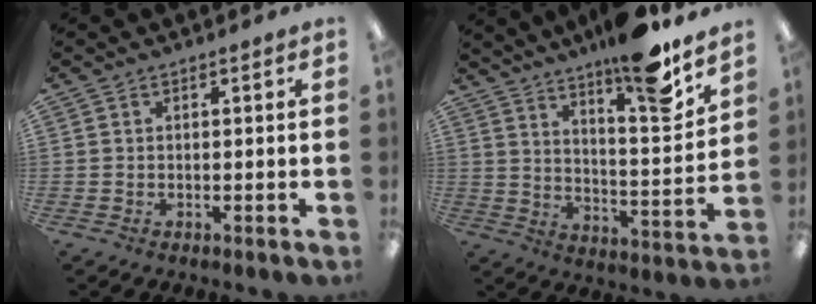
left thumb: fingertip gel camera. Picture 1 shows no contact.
{"total": 14.9, "force": [12.1, 1.9, 8.5], "torque": [-0.129, -0.091, 0.195]}